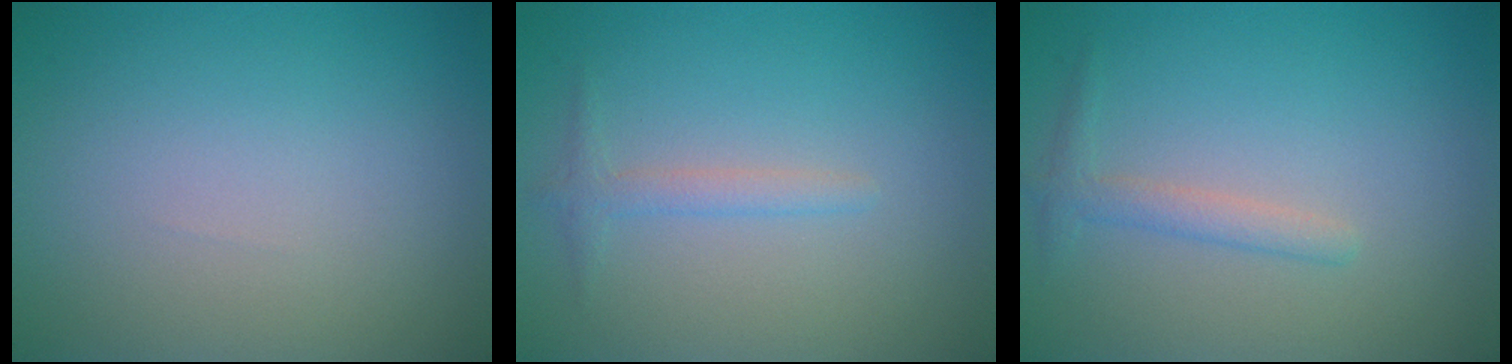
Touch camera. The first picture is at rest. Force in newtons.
{"total": 1.4, "press": 1.4, "slide": 0.0}
{"total": 1.6, "press": 1.6, "slide": 0.1}